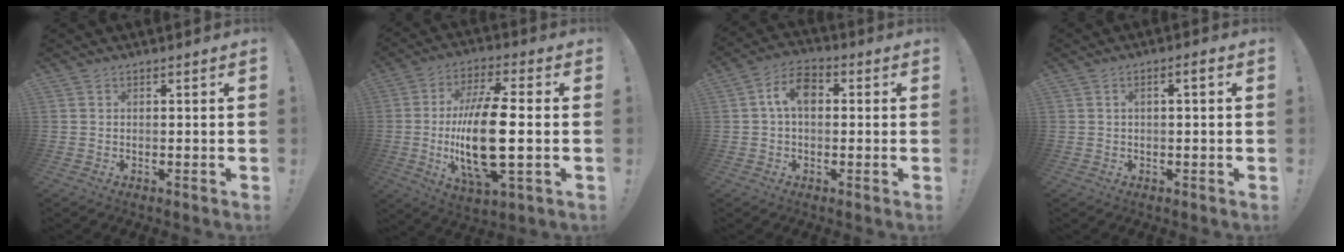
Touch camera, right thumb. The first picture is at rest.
{"total": 19.8, "force": [-1.5, 6.2, 18.7], "torque": [-0.375, -0.013, -0.028]}
{"total": 8.4, "force": [1.1, 5.1, 6.6], "torque": [-0.108, 0.014, 0.022]}
{"total": 2.2, "force": [-0.4, 0.2, 2.1], "torque": [-0.034, 0.004, -0.010]}